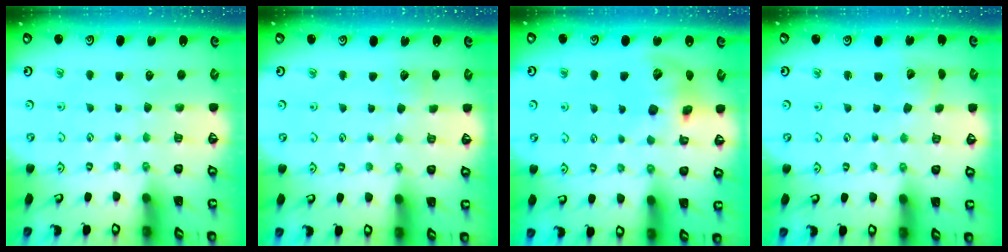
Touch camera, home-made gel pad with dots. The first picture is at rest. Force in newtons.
{"total": 2.9, "press": 2.9, "slide": 0.3}
{"total": 11.1, "press": 10.9, "slide": 1.9}
{"total": 2.3, "press": 2.3, "slide": 0.4}